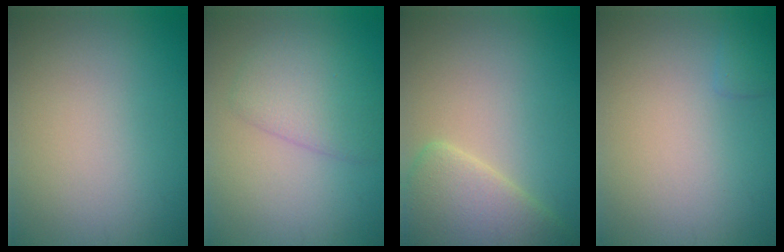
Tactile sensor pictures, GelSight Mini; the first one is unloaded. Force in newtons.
{"total": 3.4, "press": 3.4, "slide": 0.3}
{"total": 4.9, "press": 4.8, "slide": 0.5}
{"total": 0.9, "press": 0.9, "slide": 0.1}